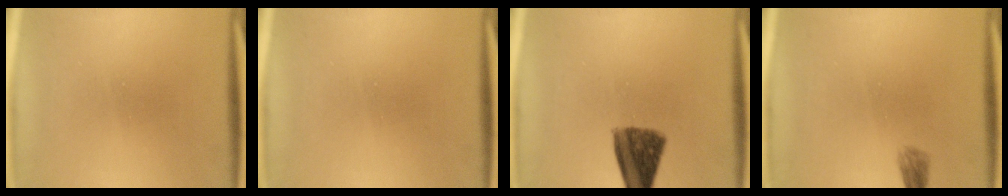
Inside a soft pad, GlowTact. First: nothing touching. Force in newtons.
{"total": 0.0}
{"total": 8.2}
{"total": 1.7}